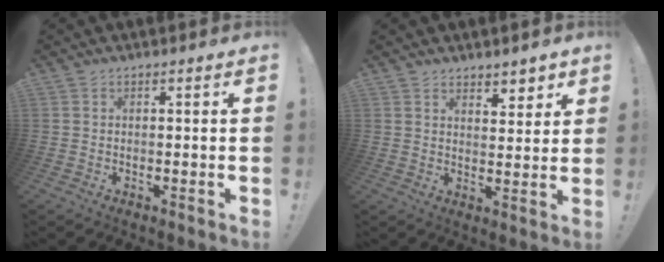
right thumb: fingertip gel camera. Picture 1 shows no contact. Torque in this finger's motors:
{"motor_torque": [-0.47, 0.55, -0.13, 0.21, 0.12]}